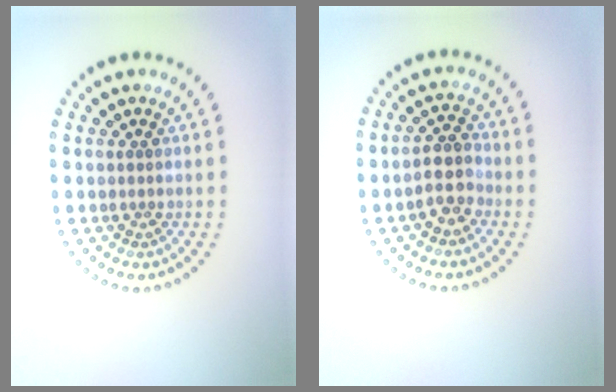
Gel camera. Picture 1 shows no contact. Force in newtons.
{"total": 2.8, "press": 2.5, "slide": 1.3}